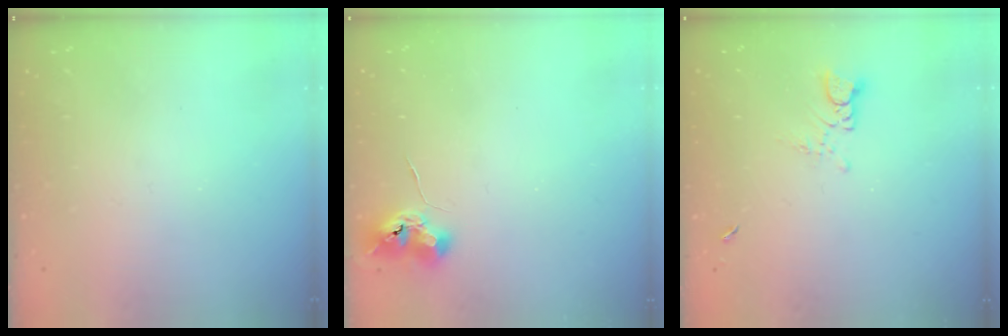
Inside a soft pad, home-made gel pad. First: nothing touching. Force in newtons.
{"total": 8.1, "press": 8.0, "slide": 1.0}
{"total": 2.9, "press": 2.9, "slide": 0.2}